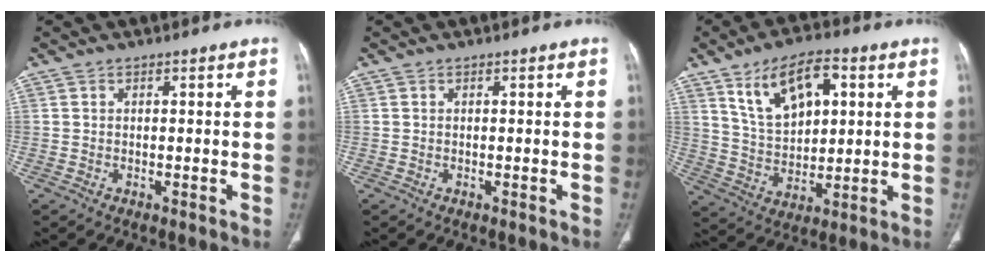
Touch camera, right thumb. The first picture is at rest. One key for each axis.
{"total": 0.0}
{"total": 13.5, "fx": 5.6, "fy": 7.4, "fz": 9.8, "tx": -0.142, "ty": -0.013, "tz": 0.108}